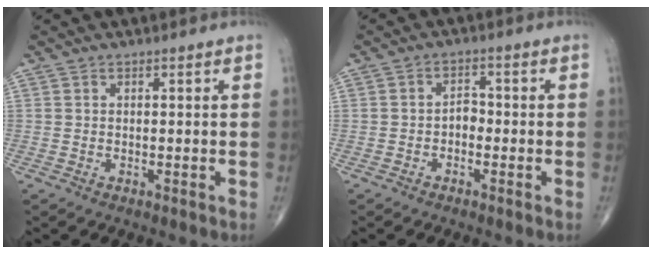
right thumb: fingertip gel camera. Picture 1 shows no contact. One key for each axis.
{"total": 2.6, "fx": -1.0, "fy": 1.8, "fz": 1.6, "tx": -0.013, "ty": 0.013, "tz": -0.024}